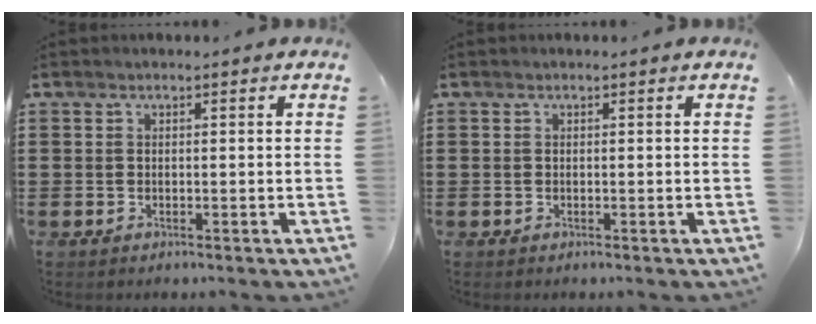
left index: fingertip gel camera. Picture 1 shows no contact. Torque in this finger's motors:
{"motor_torque": [0.15, 0.04, 0.02, 0.01]}